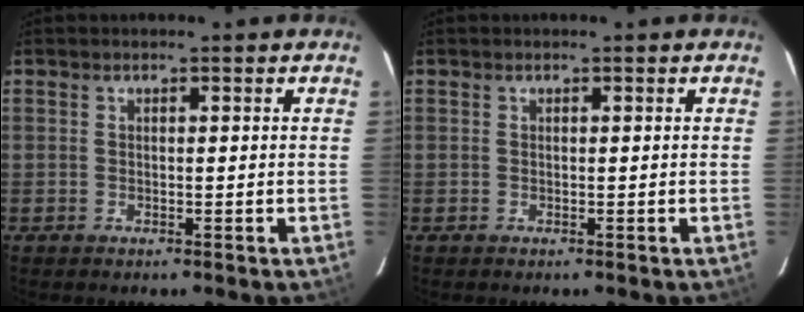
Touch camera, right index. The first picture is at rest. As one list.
[{"total": 0.0}]